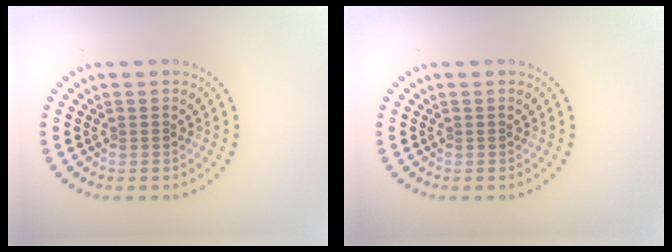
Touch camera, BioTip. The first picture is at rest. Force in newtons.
{"total": 0.0}